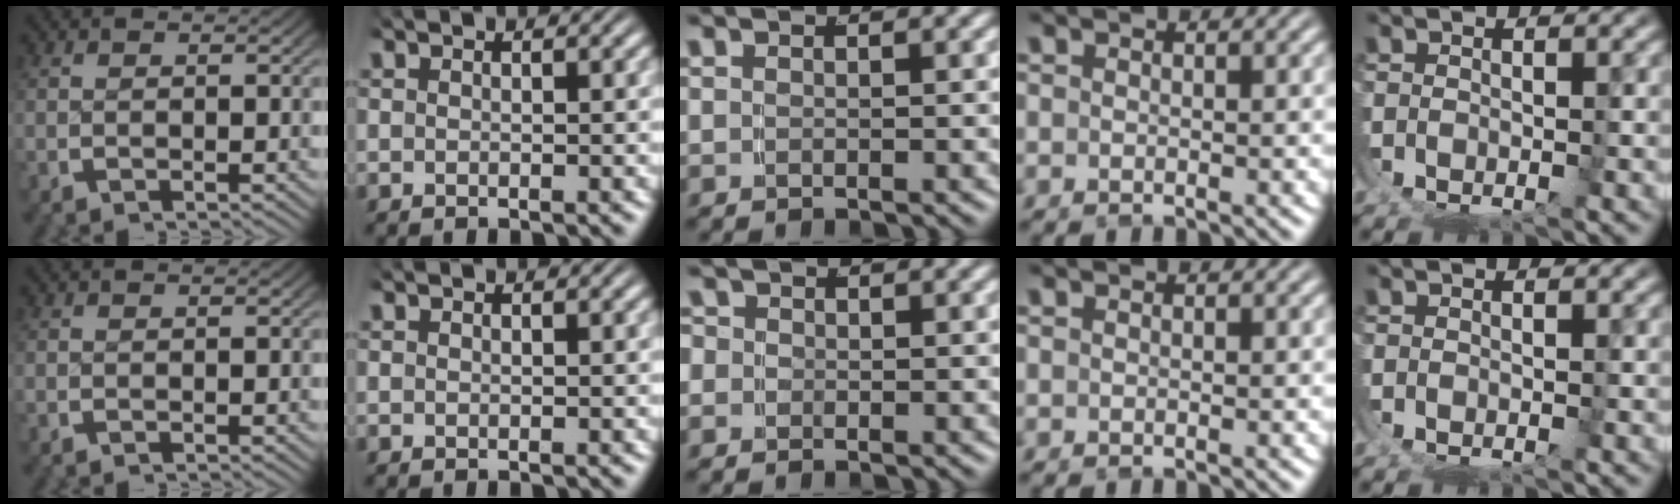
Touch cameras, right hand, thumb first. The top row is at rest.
{"middle": {"total": 2.2, "force": [-0.2, 2.1, 0.6], "torque": [-0.016, -0.004, -0.013]}}